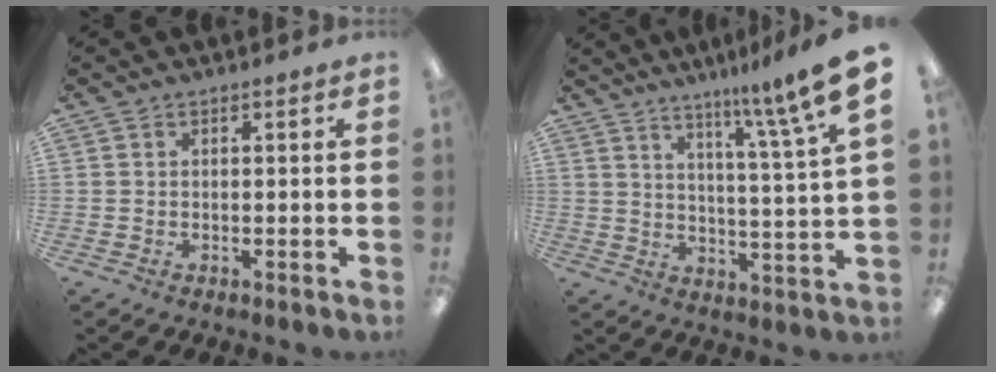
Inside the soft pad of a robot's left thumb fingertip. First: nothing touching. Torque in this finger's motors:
{"motor_torque": [0.49, 0.29, 1.42, -0.68, 0.26]}